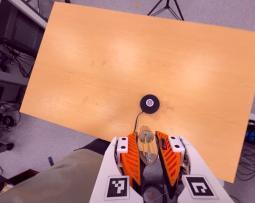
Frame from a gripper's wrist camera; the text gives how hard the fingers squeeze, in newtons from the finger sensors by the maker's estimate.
{"total": 19.7, "left": 21.5, "right": 17.9}